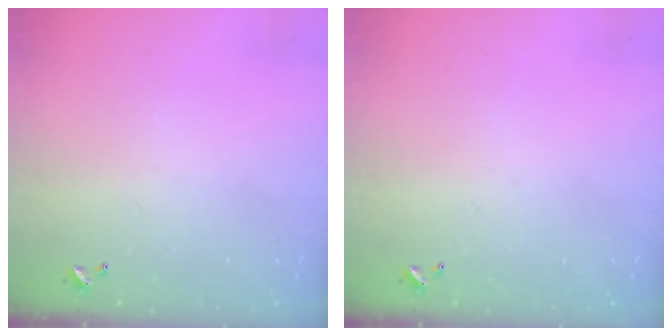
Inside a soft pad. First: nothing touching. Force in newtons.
{"total": 0.0}